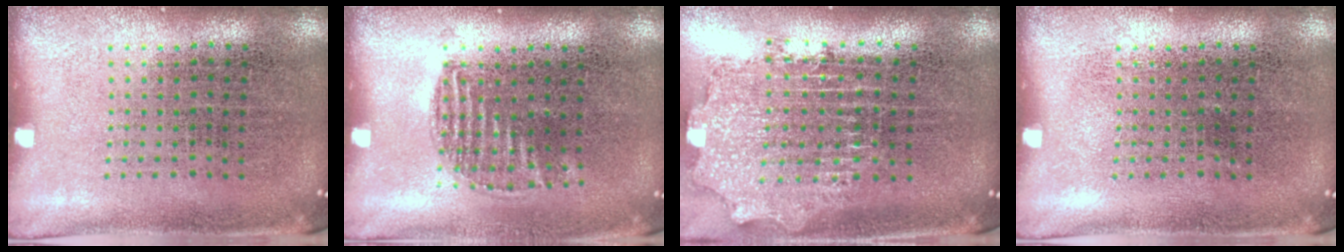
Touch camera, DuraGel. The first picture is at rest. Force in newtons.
{"total": 0.9, "press": 0.8, "slide": 0.3}
{"total": 2.1, "press": 1.7, "slide": 1.3}
{"total": 0.0}